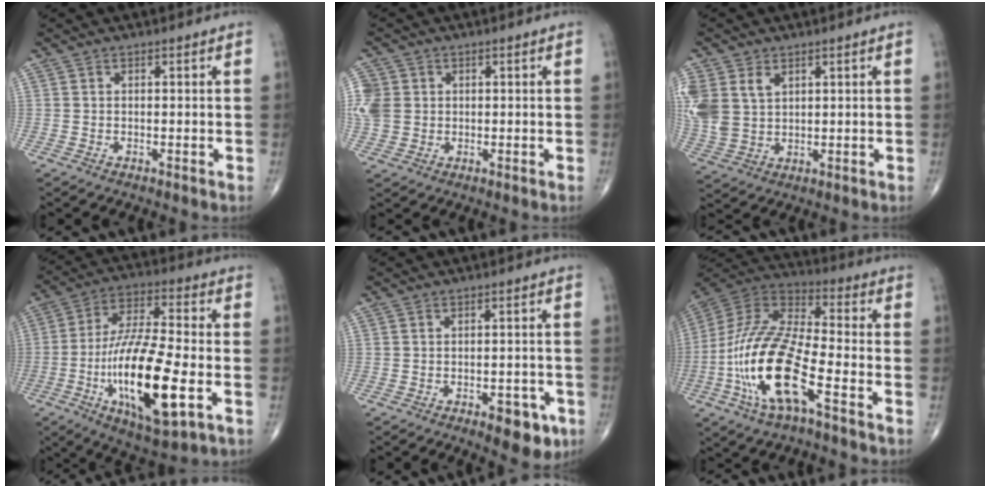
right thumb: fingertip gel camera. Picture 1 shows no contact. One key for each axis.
{"total": 10.7, "fx": 1.3, "fy": 9.5, "fz": 4.8, "tx": -0.138, "ty": 0.018, "tz": 0.036}
{"total": 12.3, "fx": 4.1, "fy": 8.8, "fz": 7.5, "tx": -0.187, "ty": 0.000, "tz": 0.096}
{"total": 21.4, "fx": -5.8, "fy": 6.4, "fz": 19.6, "tx": -0.366, "ty": 0.012, "tz": -0.091}
{"total": 6.7, "fx": -3.4, "fy": 3.1, "fz": 4.9, "tx": -0.041, "ty": 0.013, "tz": -0.038}
{"total": 19.8, "fx": -7.3, "fy": 6.3, "fz": 17.3, "tx": -0.367, "ty": 0.033, "tz": -0.137}